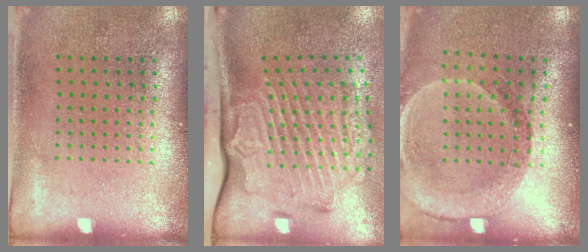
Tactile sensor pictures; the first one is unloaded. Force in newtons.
{"total": 3.3, "press": 2.3, "slide": 2.4}
{"total": 1.5, "press": 1.5, "slide": 0.3}